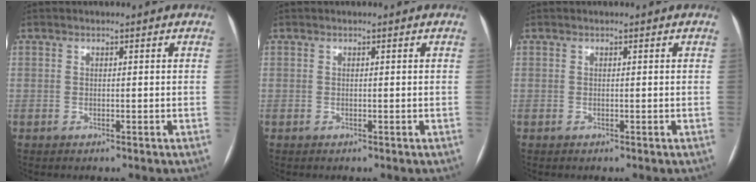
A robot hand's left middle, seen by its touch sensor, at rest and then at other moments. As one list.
[{"total": 0.0}, {"total": 0.0}]